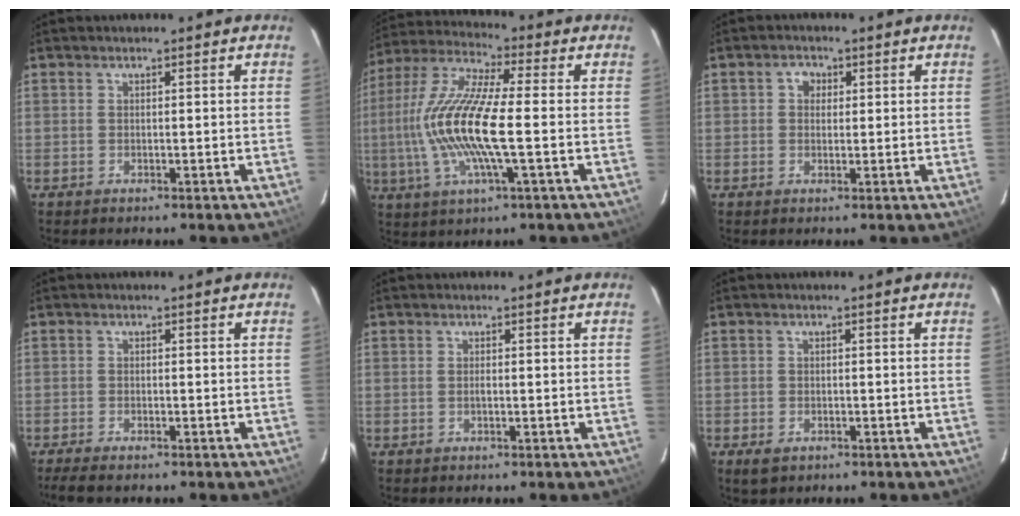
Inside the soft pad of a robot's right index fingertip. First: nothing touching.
{"total": 16.5, "force": [-1.7, 2.7, 16.2], "torque": [-0.323, -0.002, -0.040]}
{"total": 2.3, "force": [0.5, 2.1, 0.8], "torque": [-0.012, 0.010, 0.006]}
{"total": 3.8, "force": [-3.2, 0.8, 2.0], "torque": [-0.054, -0.015, -0.059]}
{"total": 0.8, "force": [-0.2, 0.3, 0.7], "torque": [-0.014, 0.001, -0.005]}
{"total": 2.9, "force": [-1.7, 1.9, 1.4], "torque": [-0.030, -0.006, -0.026]}